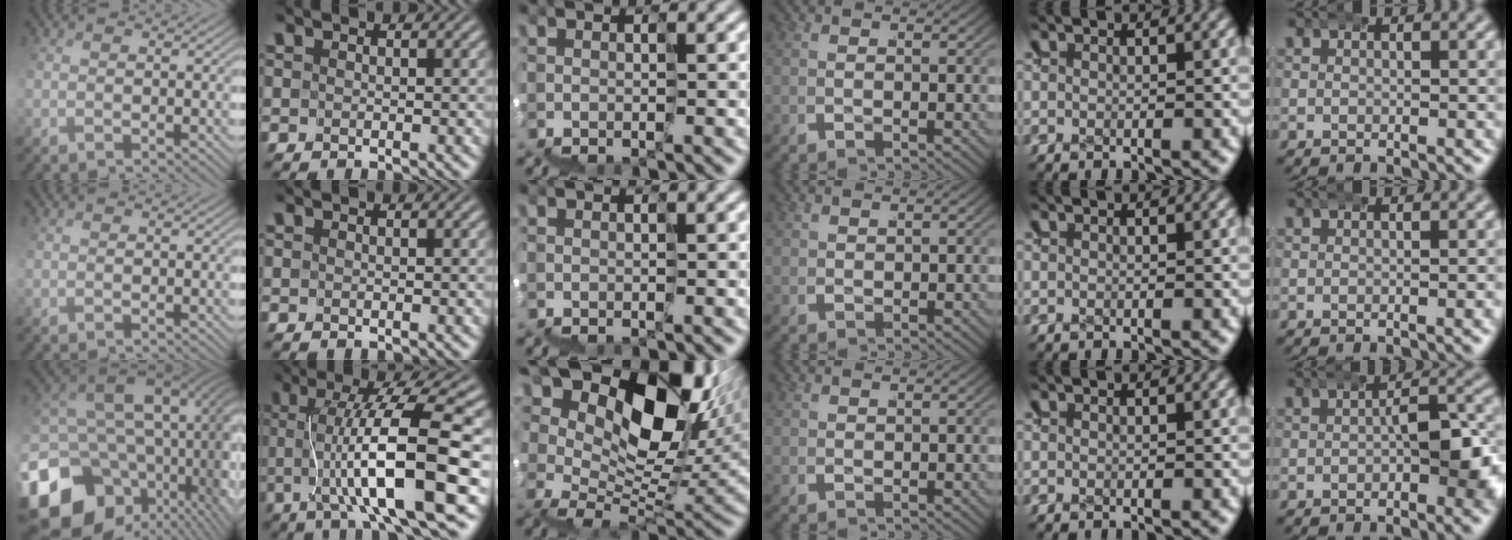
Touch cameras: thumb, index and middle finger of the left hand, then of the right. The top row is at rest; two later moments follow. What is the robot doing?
{"motion": "wrap", "object": "ethernet cable"}